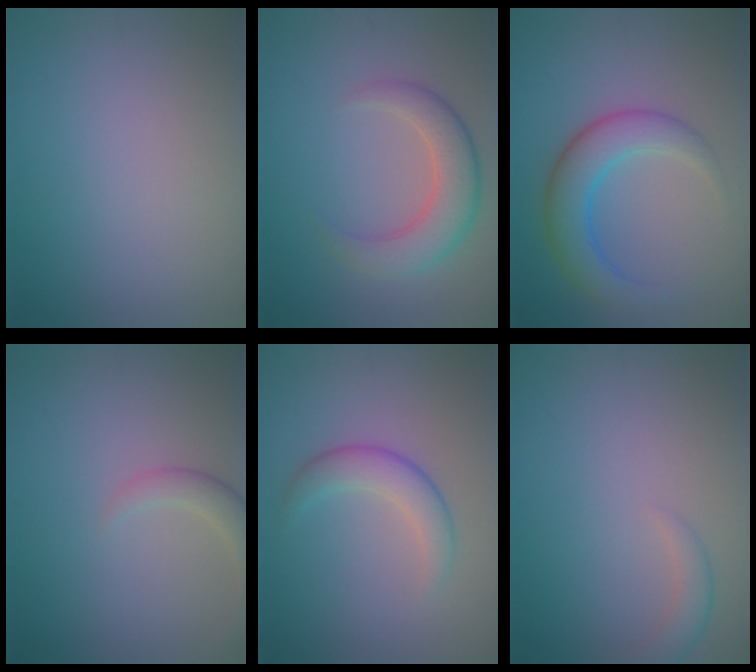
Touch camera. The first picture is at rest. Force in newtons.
{"total": 4.4, "press": 4.4, "slide": 0.3}
{"total": 4.8, "press": 4.8, "slide": 0.1}
{"total": 2.3, "press": 2.3, "slide": 0.3}
{"total": 2.8, "press": 2.8, "slide": 0.1}
{"total": 1.5, "press": 1.5, "slide": 0.1}